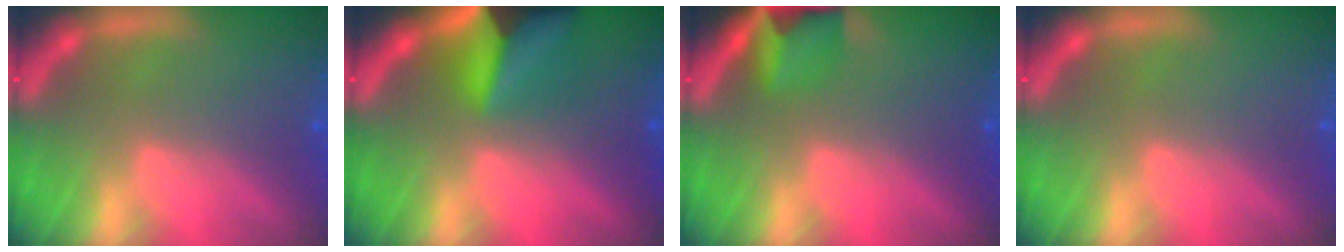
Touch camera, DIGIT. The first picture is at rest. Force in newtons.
{"total": 9.0}
{"total": 4.4}
{"total": 0.0}